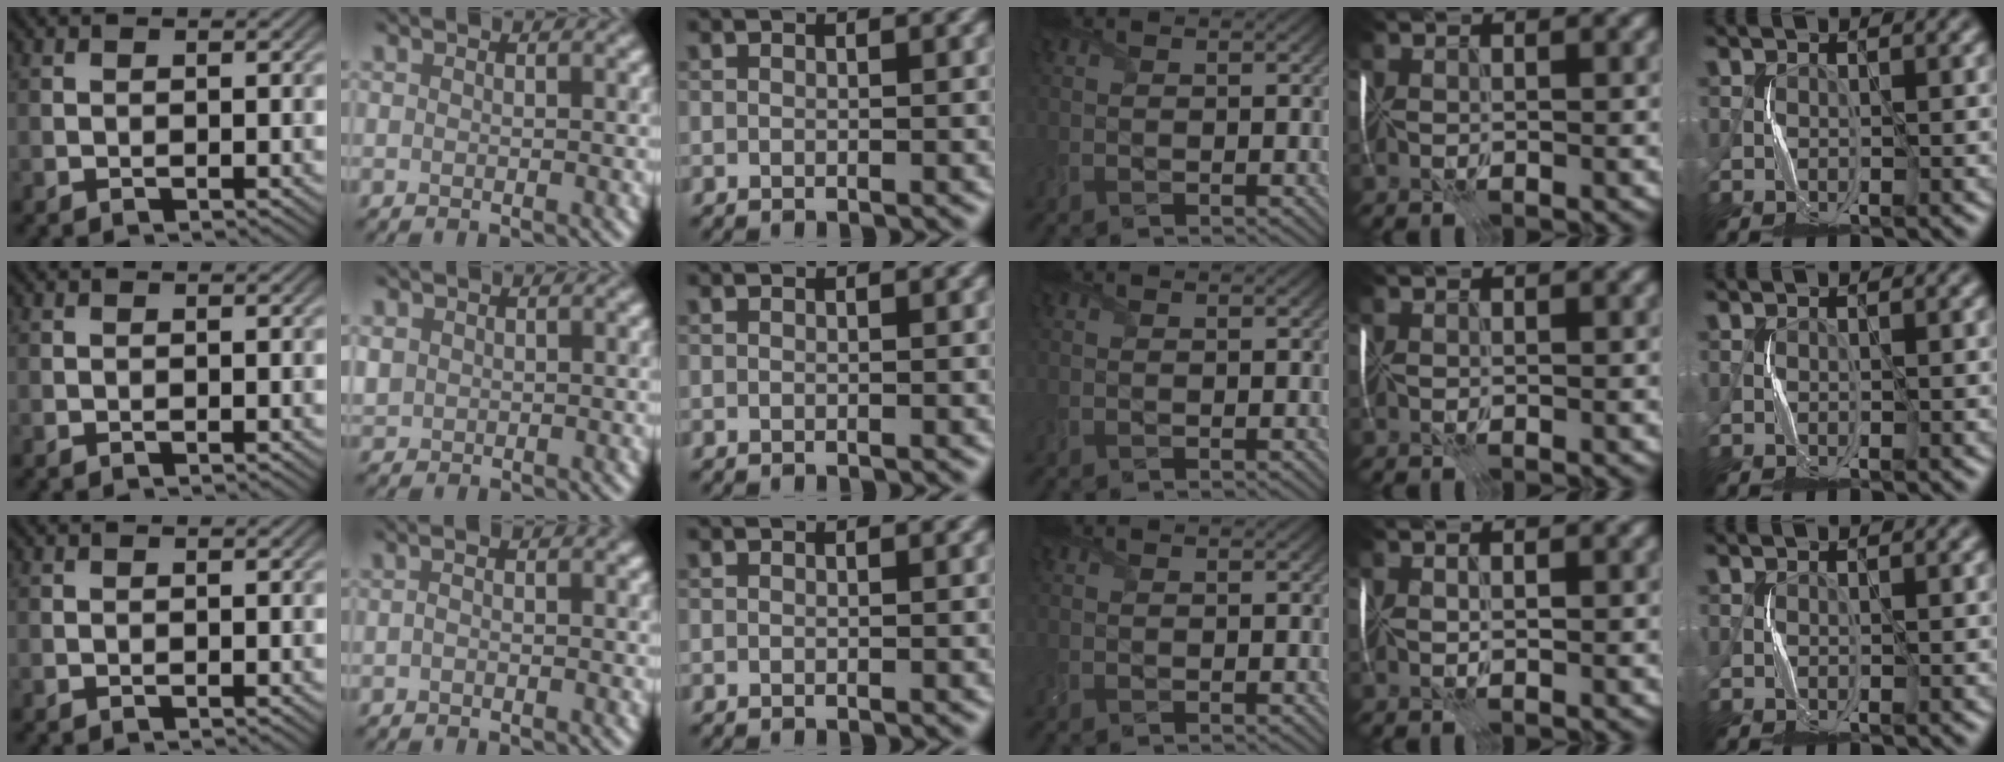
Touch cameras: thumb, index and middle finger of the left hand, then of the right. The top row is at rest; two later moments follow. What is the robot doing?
{"motion": "fold", "object": "plastic wrap"}